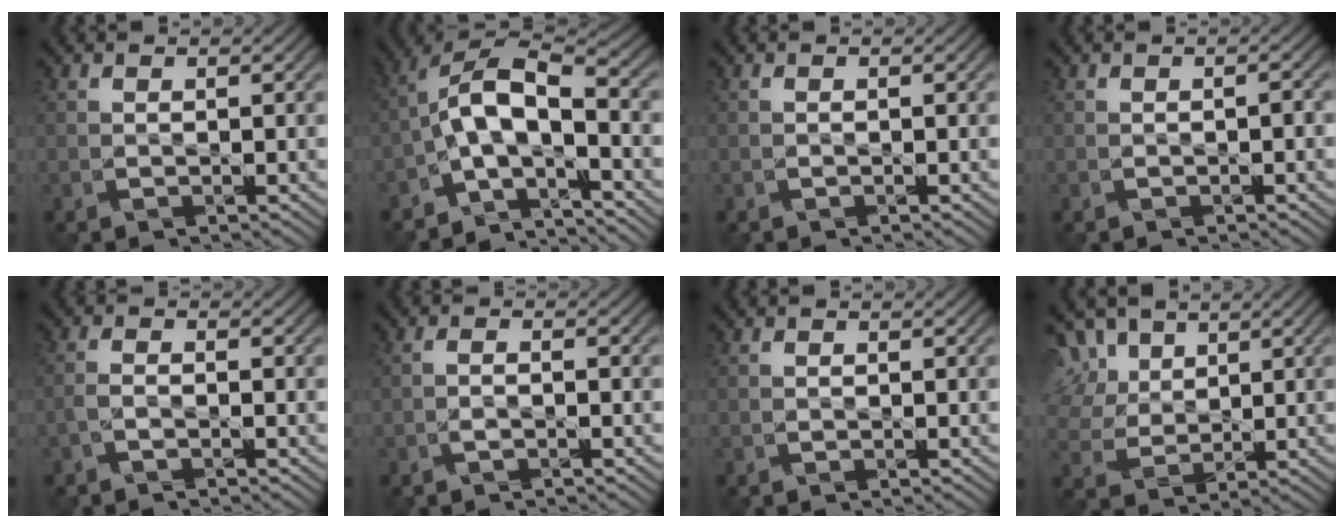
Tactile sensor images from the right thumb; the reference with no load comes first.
{"total": 10.1, "force": [-4.1, 3.7, 8.4], "torque": [-0.164, 0.011, -0.084]}
{"total": 0.0}
{"total": 1.6, "force": [-0.6, 0.8, 1.2], "torque": [-0.011, 0.005, -0.005]}
{"total": 1.3, "force": [-1.0, -0.4, 0.7], "torque": [-0.020, 0.005, -0.025]}
{"total": 0.9, "force": [-0.6, -0.4, 0.5], "torque": [-0.012, 0.007, -0.011]}
{"total": 0.0}
{"total": 9.7, "force": [5.5, 6.0, 5.2], "torque": [-0.166, 0.027, 0.108]}